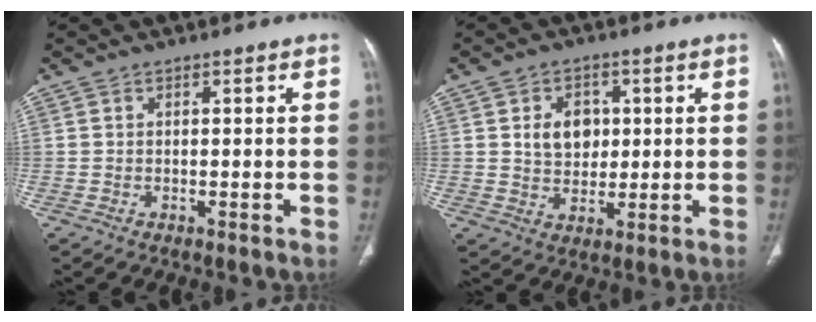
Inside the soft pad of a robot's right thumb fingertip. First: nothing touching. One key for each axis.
{"total": 7.3, "fx": 1.5, "fy": 5.6, "fz": 4.4, "tx": -0.040, "ty": -0.006, "tz": 0.028}